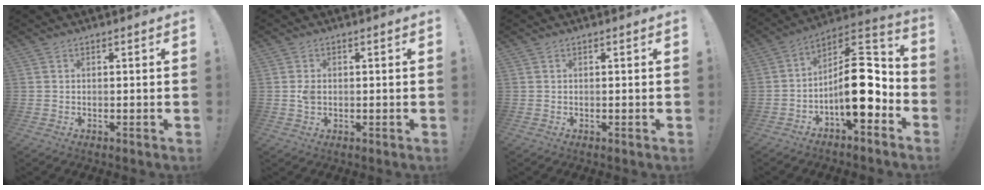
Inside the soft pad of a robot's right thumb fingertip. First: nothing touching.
{"total": 2.0, "force": [-0.3, 1.5, 1.3], "torque": [-0.027, 0.007, -0.002]}
{"total": 0.0}
{"total": 17.4, "force": [-3.3, 8.0, 15.1], "torque": [-0.226, 0.019, -0.047]}